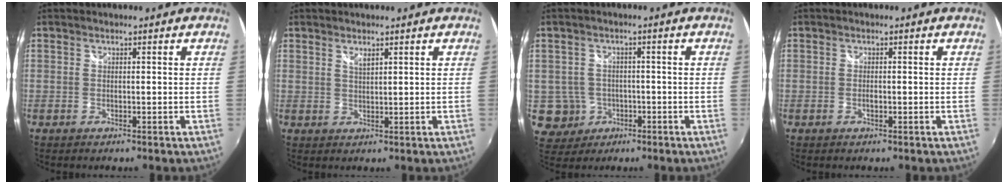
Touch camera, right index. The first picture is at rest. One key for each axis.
{"total": 1.7, "fx": 1.2, "fy": 0.5, "fz": 1.1, "tx": -0.018, "ty": -0.001, "tz": 0.021}
{"total": 6.5, "fx": -1.6, "fy": 6.2, "fz": 1.0, "tx": -0.041, "ty": 0.011, "tz": -0.013}
{"total": 0.8, "fx": -0.3, "fy": 0.3, "fz": 0.7, "tx": -0.013, "ty": -0.001, "tz": -0.007}